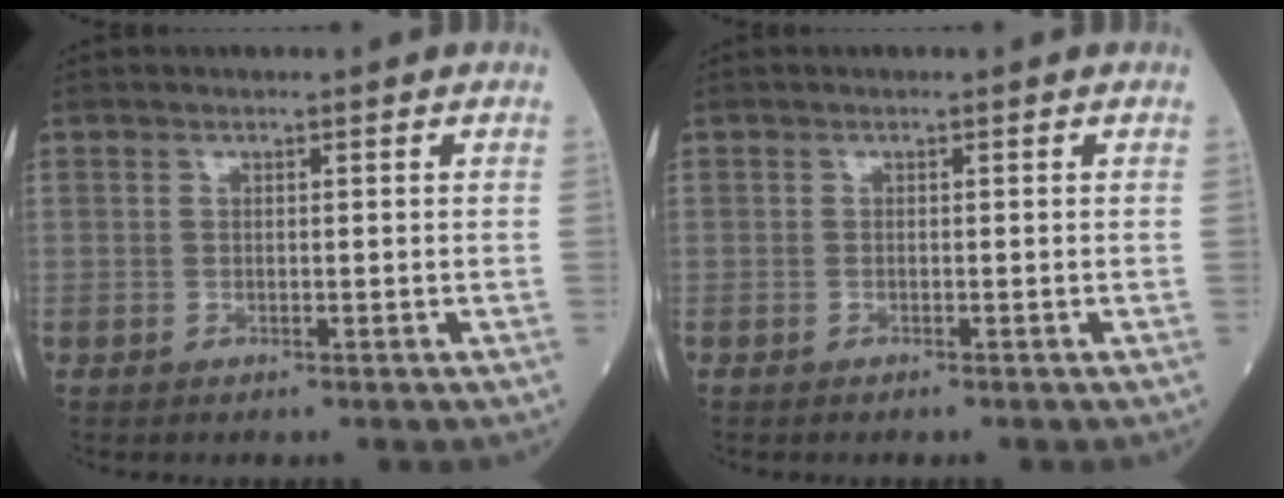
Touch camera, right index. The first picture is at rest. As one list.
[{"total": 0.0}]